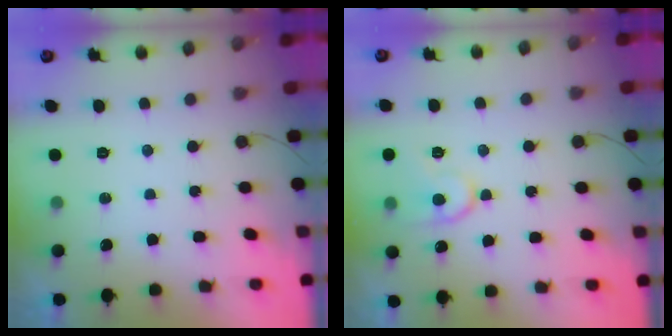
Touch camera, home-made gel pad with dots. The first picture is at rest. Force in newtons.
{"total": 10.9, "press": 10.9, "slide": 0.8}